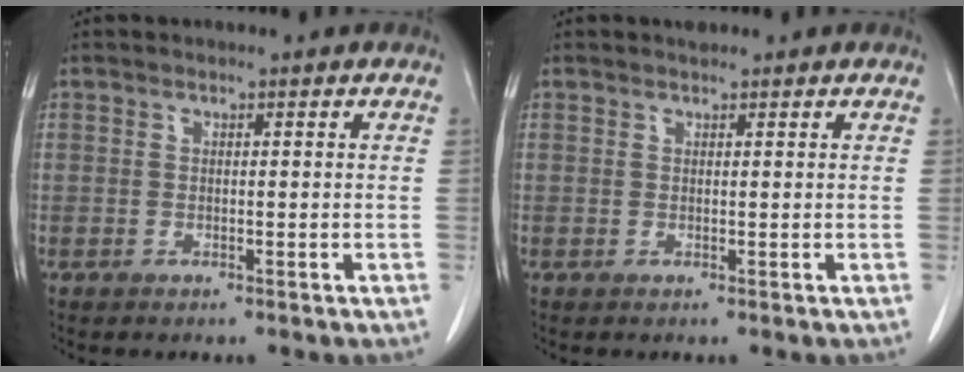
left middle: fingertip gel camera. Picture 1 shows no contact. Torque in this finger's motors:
{"motor_torque": [-0.18, 0.19, -0.13, -0.01]}